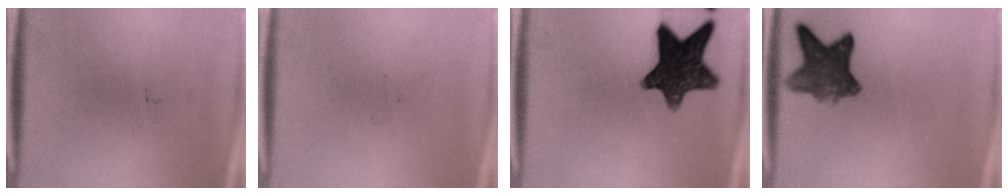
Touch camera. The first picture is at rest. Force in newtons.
{"total": 0.0}
{"total": 13.4}
{"total": 7.5}